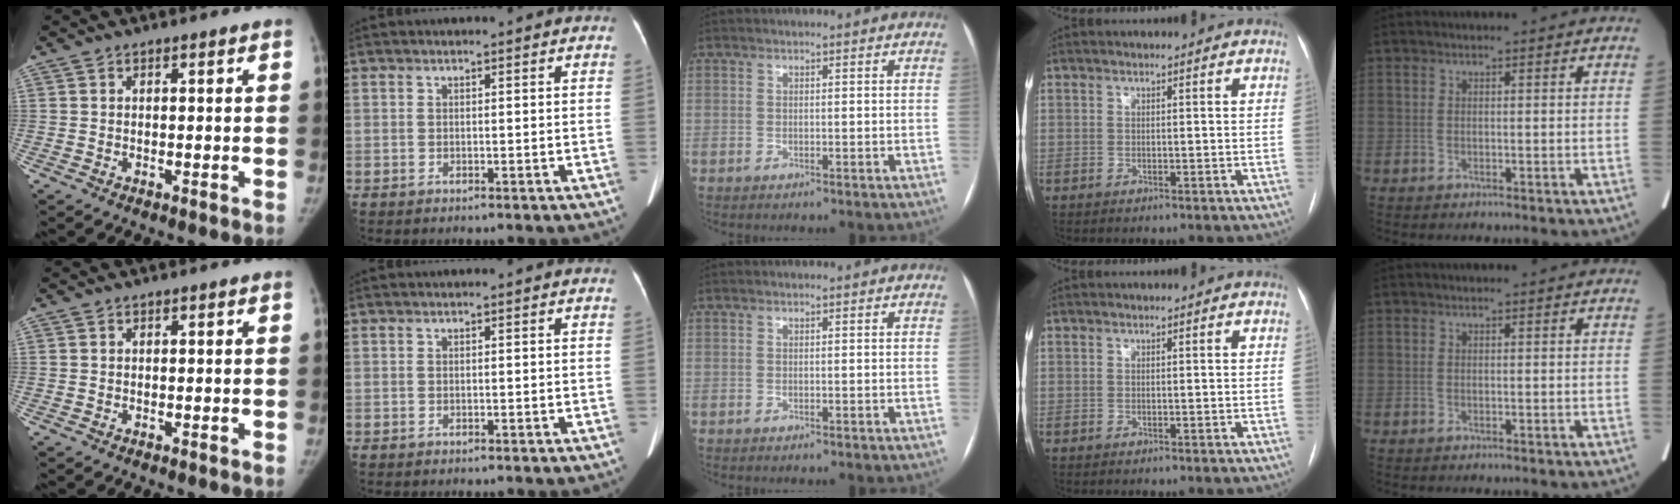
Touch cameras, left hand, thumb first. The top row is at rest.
{}